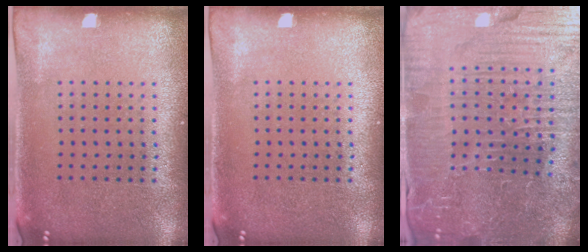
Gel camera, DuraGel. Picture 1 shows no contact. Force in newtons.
{"total": 0.0}
{"total": 5.6, "press": 5.4, "slide": 1.6}